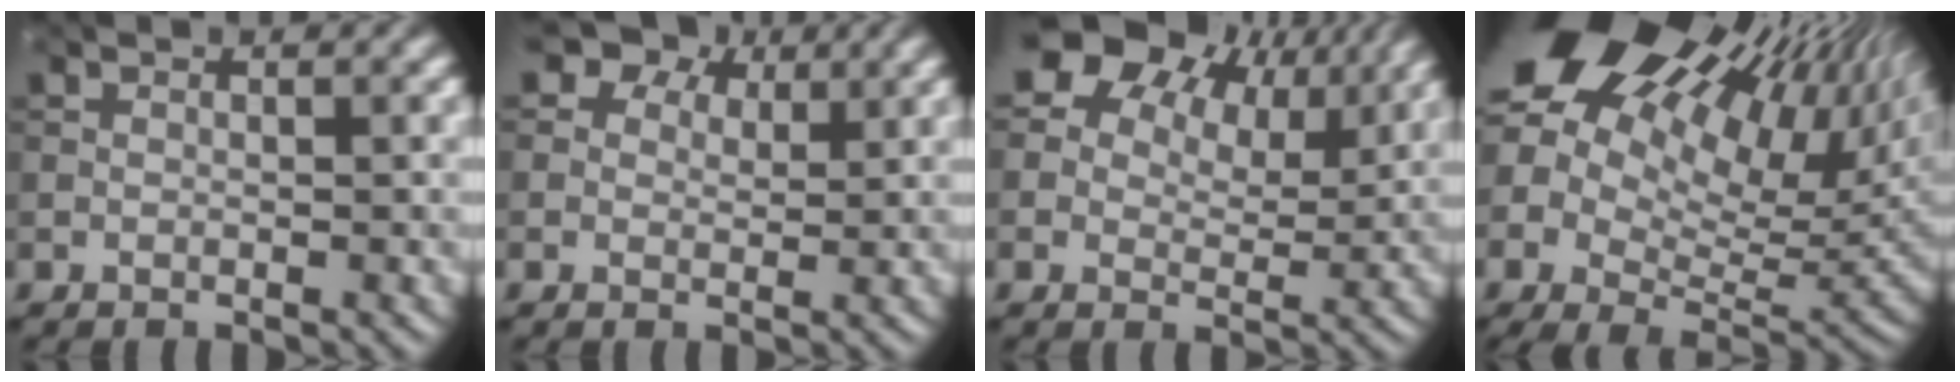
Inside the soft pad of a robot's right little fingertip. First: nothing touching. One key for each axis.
{"total": 5.5, "fx": 3.3, "fy": 3.7, "fz": 2.3, "tx": -0.039, "ty": 0.003, "tz": 0.031}
{"total": 13.2, "fx": 7.7, "fy": 7.8, "fz": 7.3, "tx": -0.138, "ty": 0.029, "tz": 0.111}
{"total": 19.4, "fx": 8.5, "fy": 10.1, "fz": 14.2, "tx": -0.242, "ty": 0.023, "tz": 0.158}